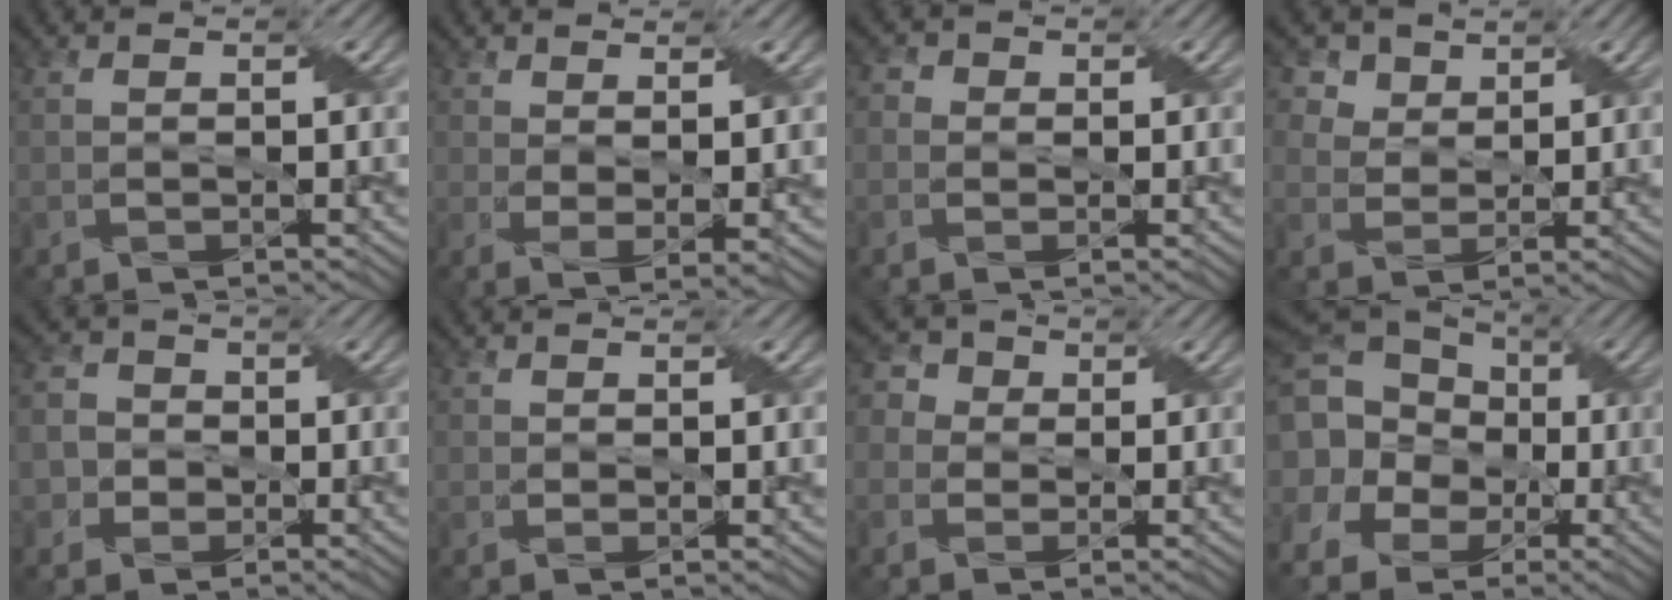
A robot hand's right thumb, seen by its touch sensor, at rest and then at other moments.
{"total": 3.9, "force": [1.5, 0.9, 3.4], "torque": [-0.074, -0.007, 0.032]}
{"total": 2.1, "force": [0.1, 2.0, 0.6], "torque": [-0.008, 0.006, -0.014]}
{"total": 4.5, "force": [3.1, 3.0, 1.3], "torque": [-0.051, -0.010, 0.072]}
{"total": 4.0, "force": [-0.9, 3.7, 1.2], "torque": [-0.027, 0.002, -0.028]}
{"total": 1.2, "force": [0.6, 0.3, 1.0], "torque": [-0.019, -0.001, 0.014]}
{"total": 3.3, "force": [0.3, 3.2, 1.1], "torque": [-0.036, 0.012, 0.000]}
{"total": 17.2, "force": [-0.7, 14.5, 9.1], "torque": [-0.234, 0.008, -0.053]}